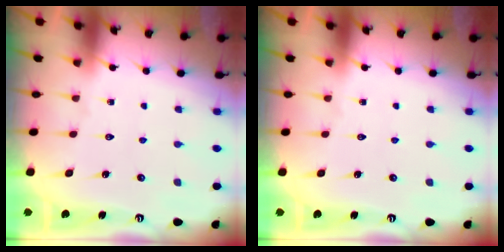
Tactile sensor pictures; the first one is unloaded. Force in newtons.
{"total": 0.0}